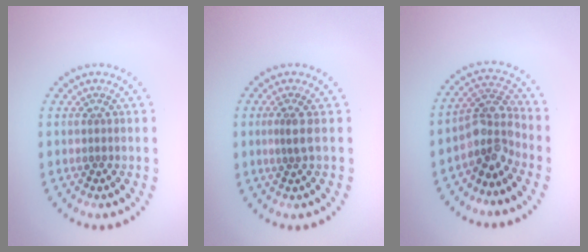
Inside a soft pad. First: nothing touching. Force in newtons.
{"total": 1.2, "press": 0.8, "slide": 0.9}
{"total": 3.7, "press": 2.9, "slide": 2.3}